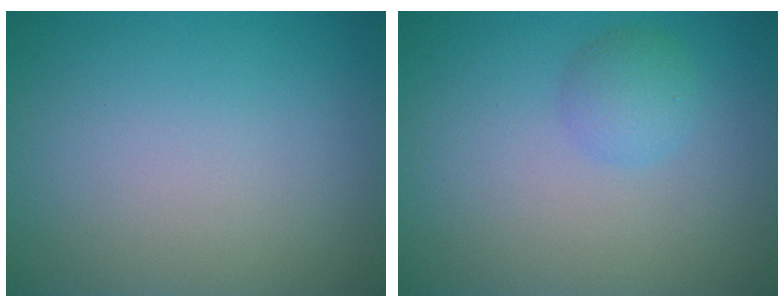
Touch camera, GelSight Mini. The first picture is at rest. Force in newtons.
{"total": 1.8, "press": 1.8, "slide": 0.1}